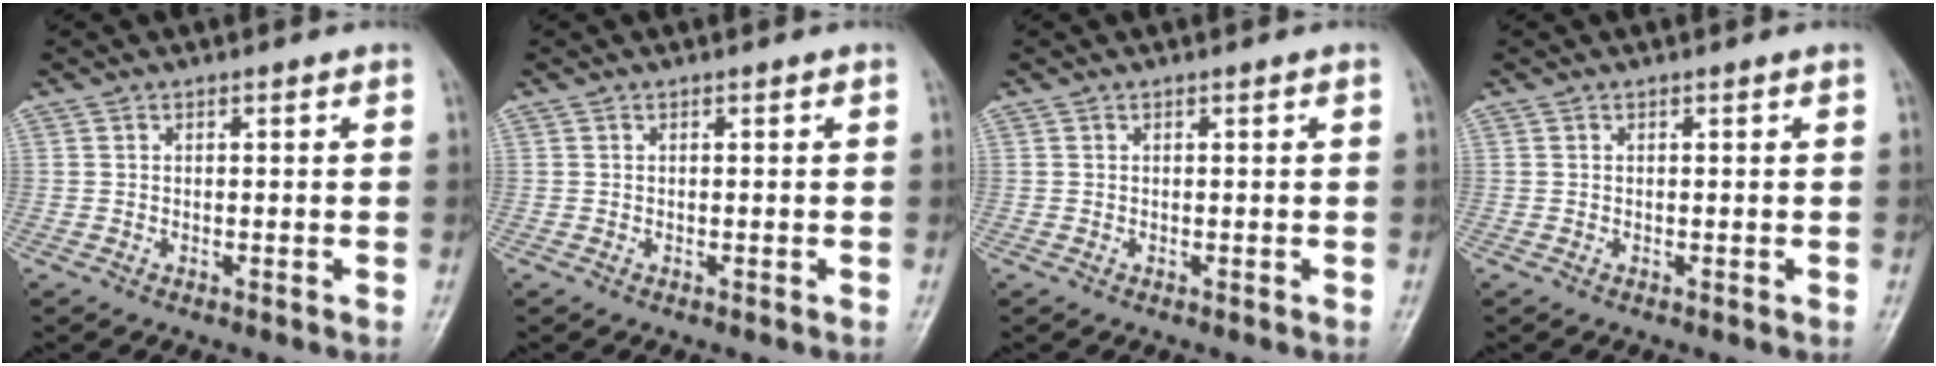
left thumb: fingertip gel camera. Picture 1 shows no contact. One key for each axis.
{"total": 0.0}
{"total": 0.0}
{"total": 0.0}